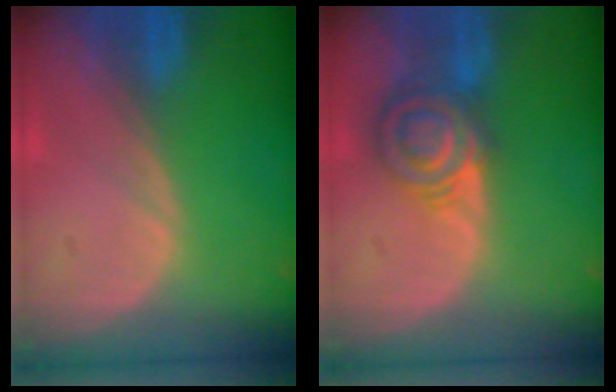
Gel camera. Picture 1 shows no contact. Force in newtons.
{"total": 6.9, "press": 6.4, "slide": 2.5}